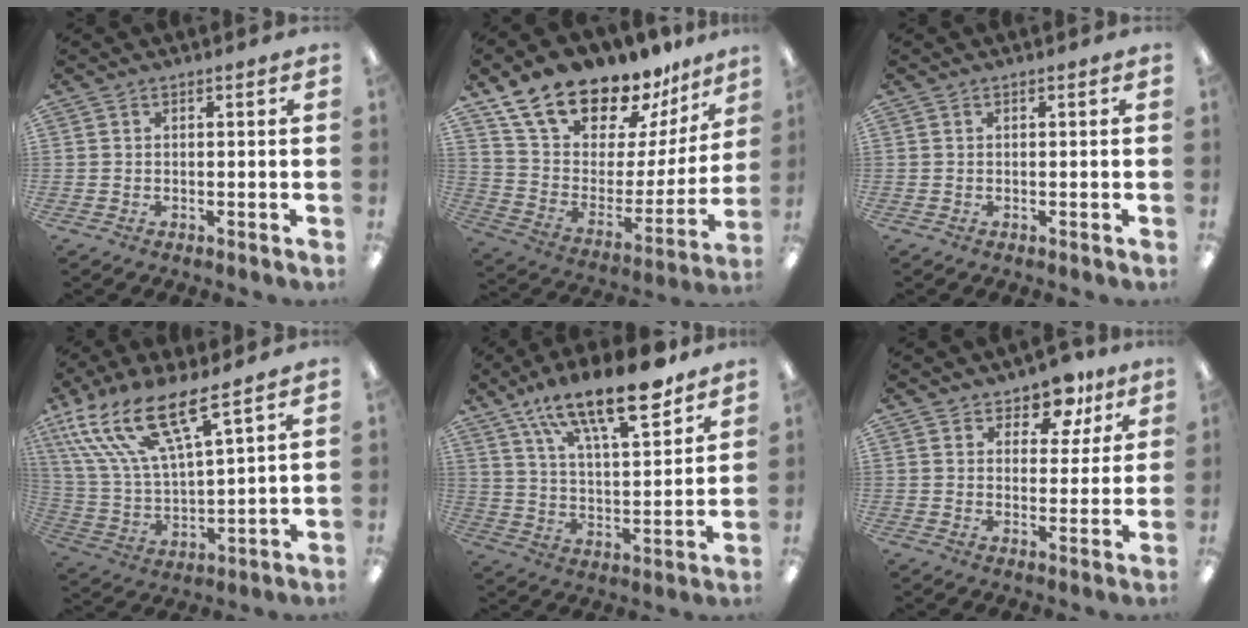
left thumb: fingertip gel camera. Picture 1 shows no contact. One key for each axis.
{"total": 19.4, "fx": 16.6, "fy": 7.8, "fz": 6.2, "tx": -0.117, "ty": -0.125, "tz": 0.299}
{"total": 0.0}
{"total": 18.7, "fx": 12.5, "fy": 5.7, "fz": 12.7, "tx": -0.272, "ty": -0.073, "tz": 0.218}
{"total": 19.5, "fx": 14.1, "fy": 6.1, "fz": 11.9, "tx": -0.195, "ty": -0.081, "tz": 0.237}
{"total": 9.0, "fx": 6.8, "fy": 4.8, "fz": 3.5, "tx": -0.047, "ty": -0.039, "tz": 0.120}